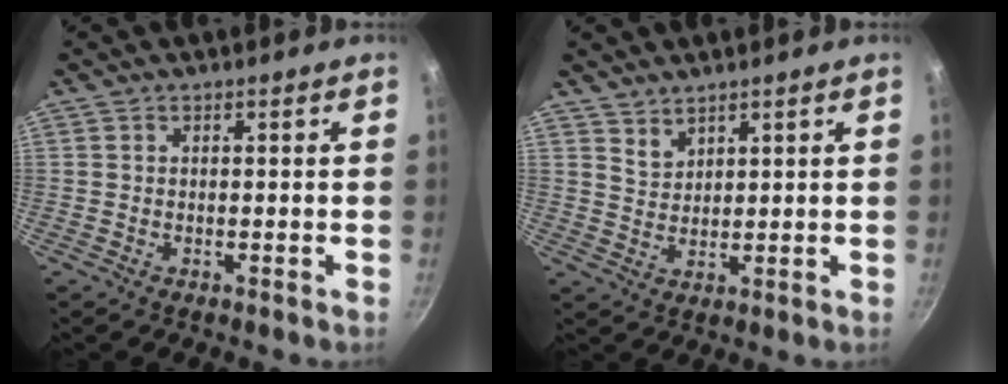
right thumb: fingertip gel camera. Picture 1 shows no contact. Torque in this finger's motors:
{"motor_torque": [0.10, 0.00, 0.48, 0.33, 0.02]}